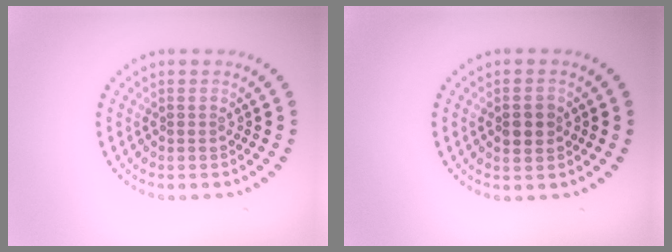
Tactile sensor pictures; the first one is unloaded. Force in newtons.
{"total": 2.3, "press": 2.3, "slide": 0.1}